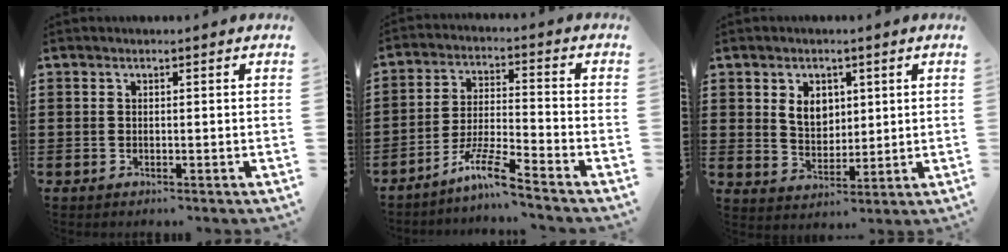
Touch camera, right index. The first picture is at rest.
{"total": 7.6, "force": [-6.0, 0.0, 4.6], "torque": [-0.102, -0.006, -0.120]}
{"total": 4.8, "force": [1.7, 3.5, 2.8], "torque": [-0.059, 0.008, 0.027]}